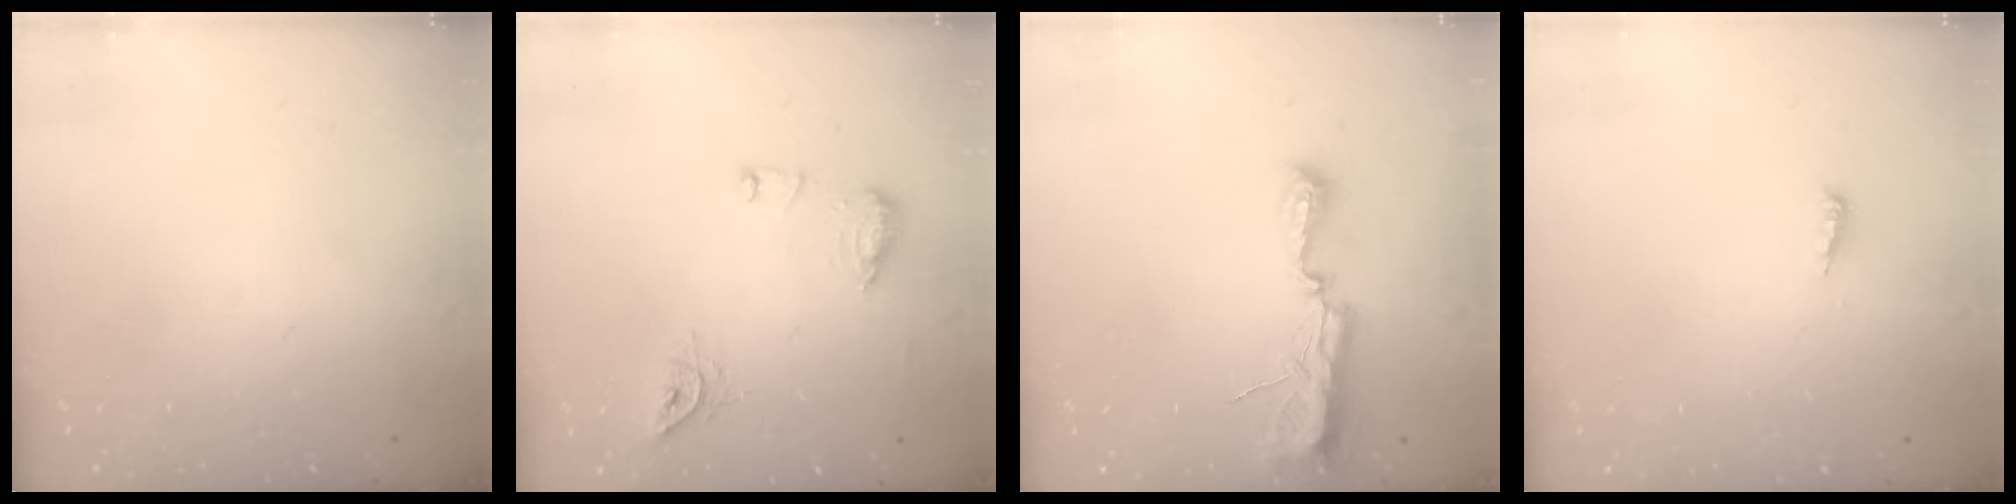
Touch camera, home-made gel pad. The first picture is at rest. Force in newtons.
{"total": 9.8, "press": 9.8, "slide": 0.6}
{"total": 8.1, "press": 8.0, "slide": 0.8}
{"total": 3.9, "press": 3.9, "slide": 0.4}